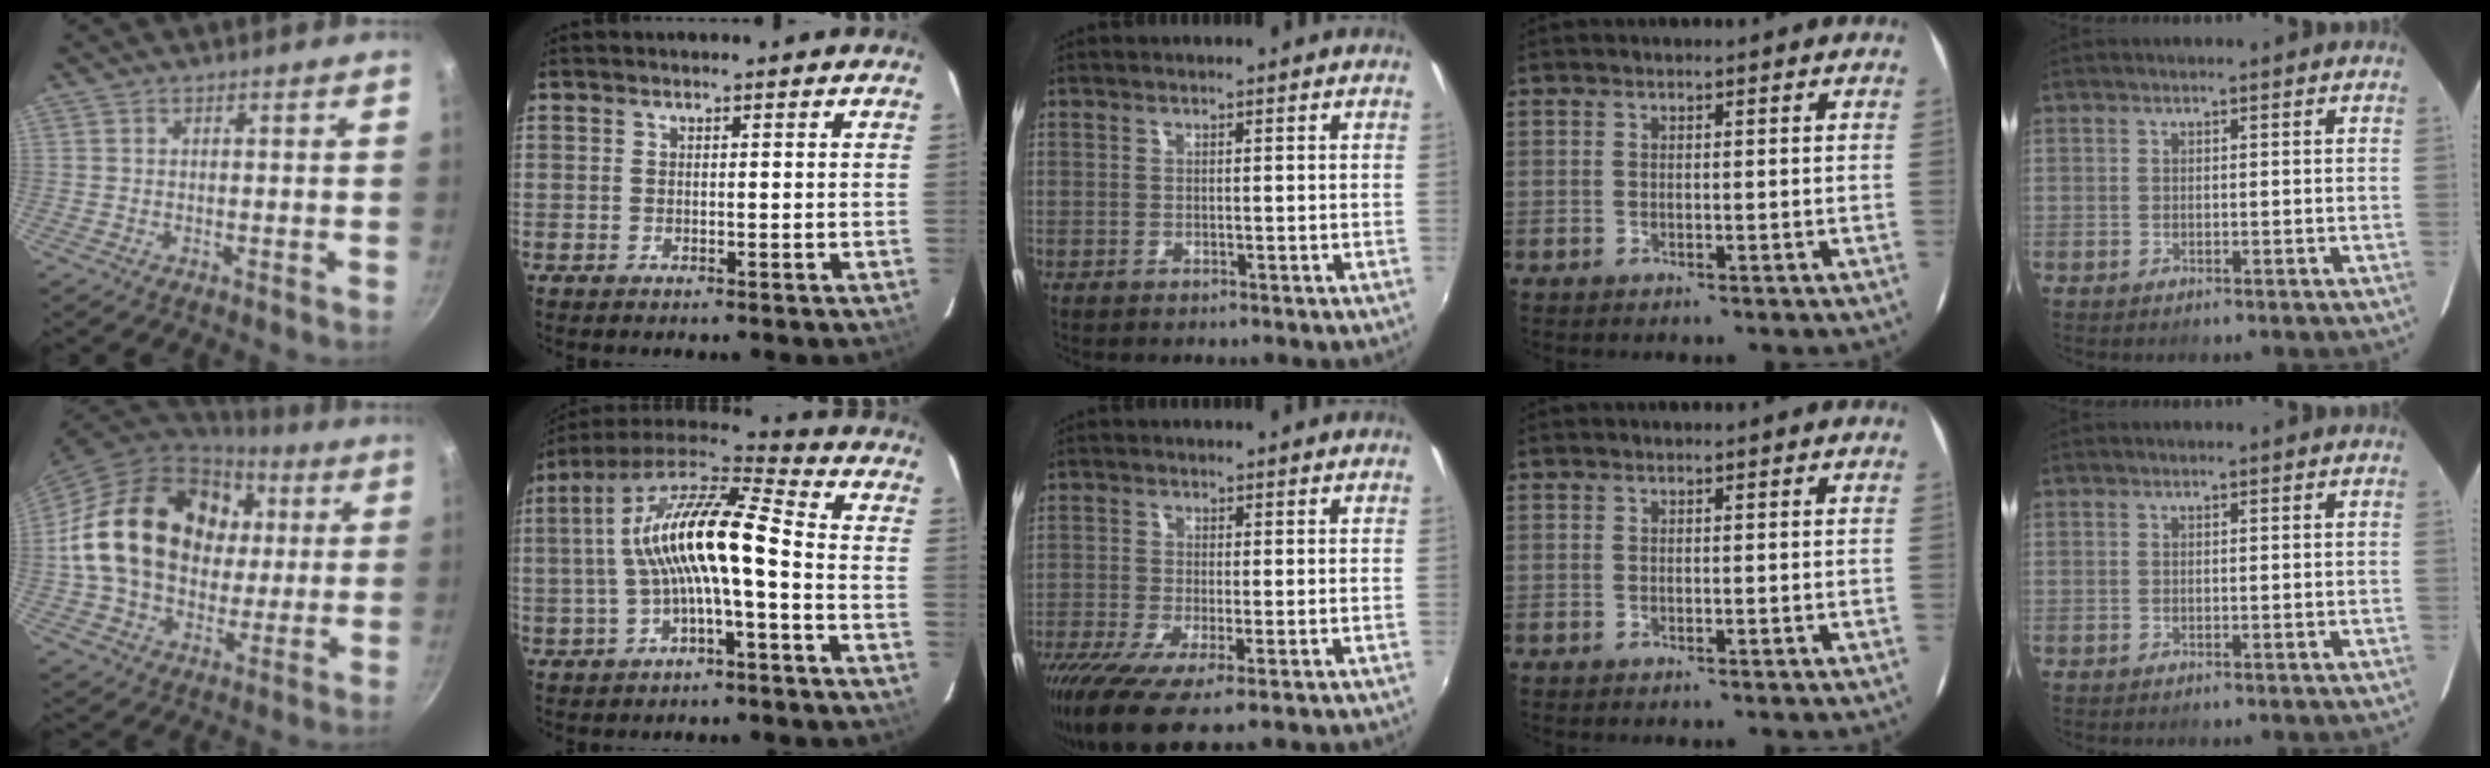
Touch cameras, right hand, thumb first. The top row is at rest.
{"thumb": {"total": 24.6, "force": [4.1, 18.7, 15.5], "torque": [-0.245, 0.020, 0.075]}, "index": {"total": 14.9, "force": [-1.4, 3.0, 14.6], "torque": [-0.269, 0.019, -0.030]}, "middle": {"total": 9.8, "force": [-5.7, 2.0, 7.7], "torque": [-0.173, -0.047, -0.105]}}